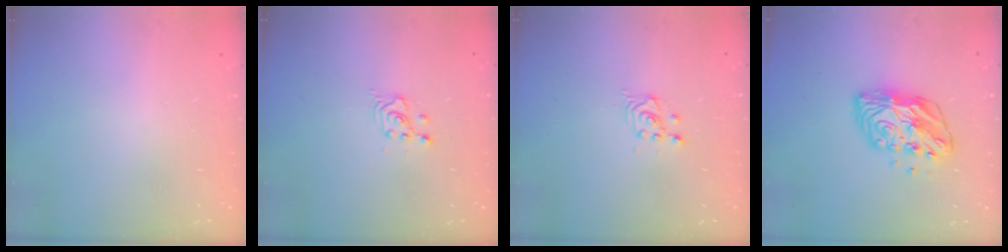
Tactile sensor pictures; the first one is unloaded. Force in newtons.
{"total": 2.7, "press": 2.7, "slide": 0.3}
{"total": 2.6, "press": 2.6, "slide": 0.1}
{"total": 12.7, "press": 12.7, "slide": 1.0}